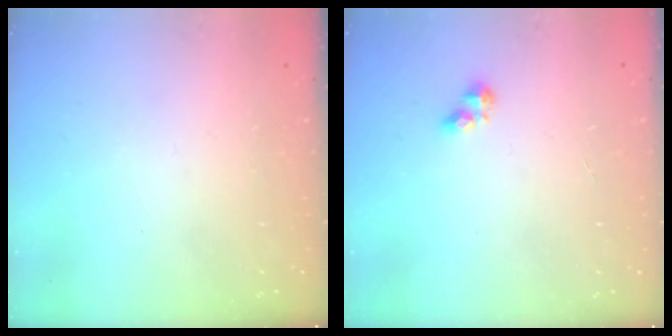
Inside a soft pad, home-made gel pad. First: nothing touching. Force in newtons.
{"total": 3.2, "press": 3.2, "slide": 0.5}